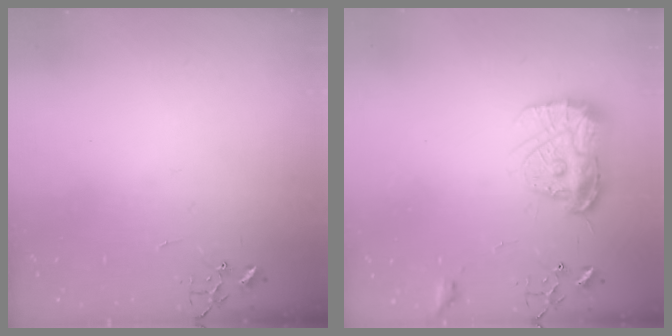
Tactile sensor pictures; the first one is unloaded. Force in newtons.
{"total": 13.0, "press": 13.0, "slide": 1.3}